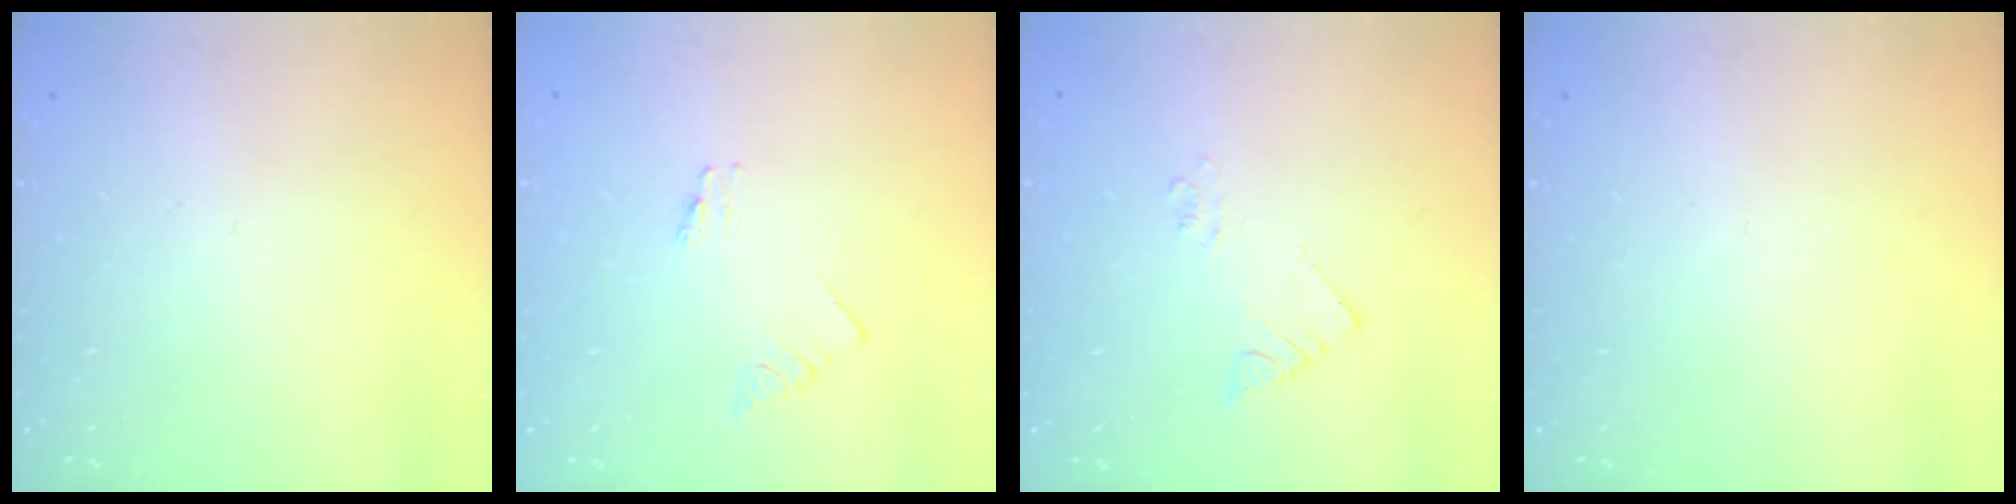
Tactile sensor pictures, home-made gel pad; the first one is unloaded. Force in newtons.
{"total": 0.0}
{"total": 2.1, "press": 2.1, "slide": 0.1}
{"total": 0.0}